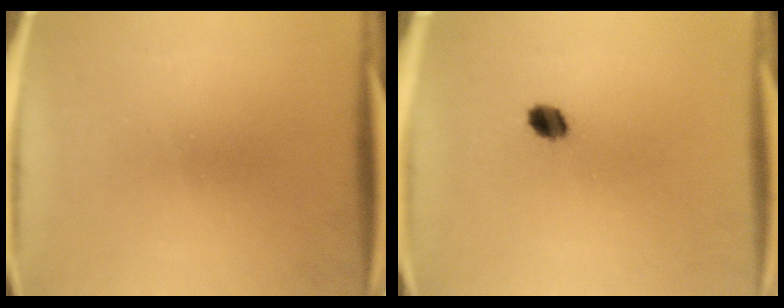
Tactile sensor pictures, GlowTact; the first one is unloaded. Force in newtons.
{"total": 3.2}